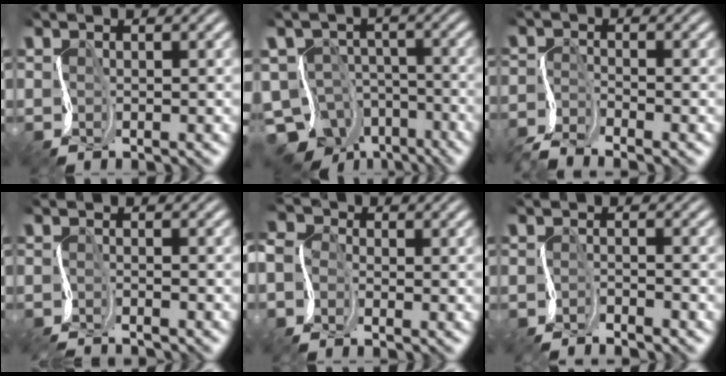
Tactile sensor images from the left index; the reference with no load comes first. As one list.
[{"total": 8.9, "force": [-5.7, 5.6, 3.9], "torque": [-0.068, -0.003, -0.113]}, {"total": 3.7, "force": [-3.4, 0.5, 1.2], "torque": [-0.030, -0.004, -0.078]}, {"total": 2.8, "force": [-2.8, -0.2, 0.3], "torque": [-0.007, -0.008, -0.060]}, {"total": 4.2, "force": [-2.0, 3.2, 2.0], "torque": [-0.042, 0.009, -0.050]}, {"total": 2.1, "force": [-2.0, -0.1, 0.3], "torque": [-0.009, 0.000, -0.048]}]